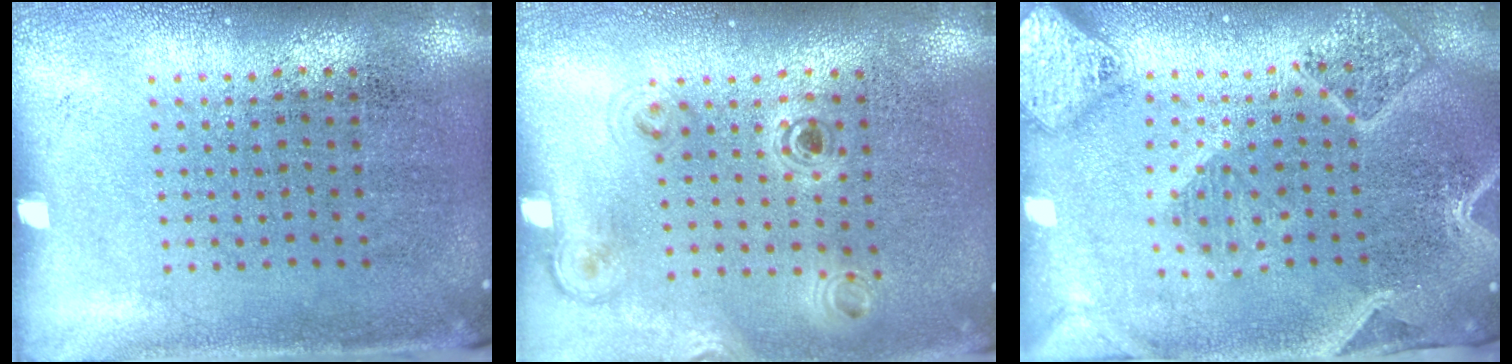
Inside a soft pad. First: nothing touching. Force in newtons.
{"total": 1.1, "press": 1.0, "slide": 0.3}
{"total": 2.8, "press": 2.4, "slide": 1.4}